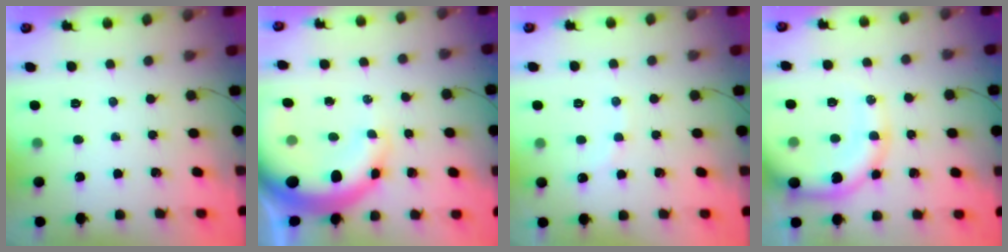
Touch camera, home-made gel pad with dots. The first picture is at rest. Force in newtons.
{"total": 13.9, "press": 13.6, "slide": 2.8}
{"total": 4.1, "press": 4.0, "slide": 0.6}
{"total": 12.5, "press": 12.0, "slide": 3.3}